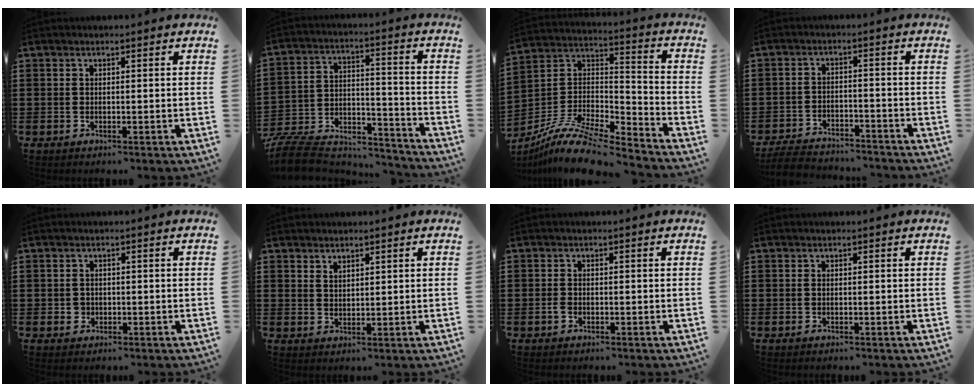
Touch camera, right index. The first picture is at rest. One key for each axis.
{"total": 9.1, "fx": -8.5, "fy": 2.4, "fz": 2.0, "tx": -0.050, "ty": 0.014, "tz": -0.171}
{"total": 12.1, "fx": -9.8, "fy": 2.8, "fz": 6.5, "tx": -0.134, "ty": 0.024, "tz": -0.192}
{"total": 5.0, "fx": -4.9, "fy": 0.9, "fz": 0.7, "tx": -0.024, "ty": 0.007, "tz": -0.103}
{"total": 1.4, "fx": -0.3, "fy": 1.4, "fz": 0.2, "tx": -0.008, "ty": 0.004, "tz": -0.008}
{"total": 1.8, "fx": 1.6, "fy": 0.7, "fz": 0.1, "tx": -0.004, "ty": 0.002, "tz": 0.032}
{"total": 1.1, "fx": -0.5, "fy": 0.7, "fz": 0.6, "tx": -0.014, "ty": -0.001, "tz": -0.010}
{"total": 0.0}